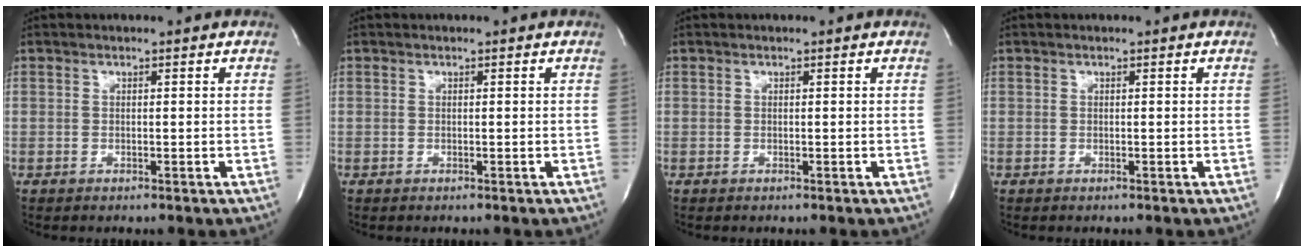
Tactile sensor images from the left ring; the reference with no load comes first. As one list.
[{"total": 0.0}, {"total": 0.0}, {"total": 0.0}]